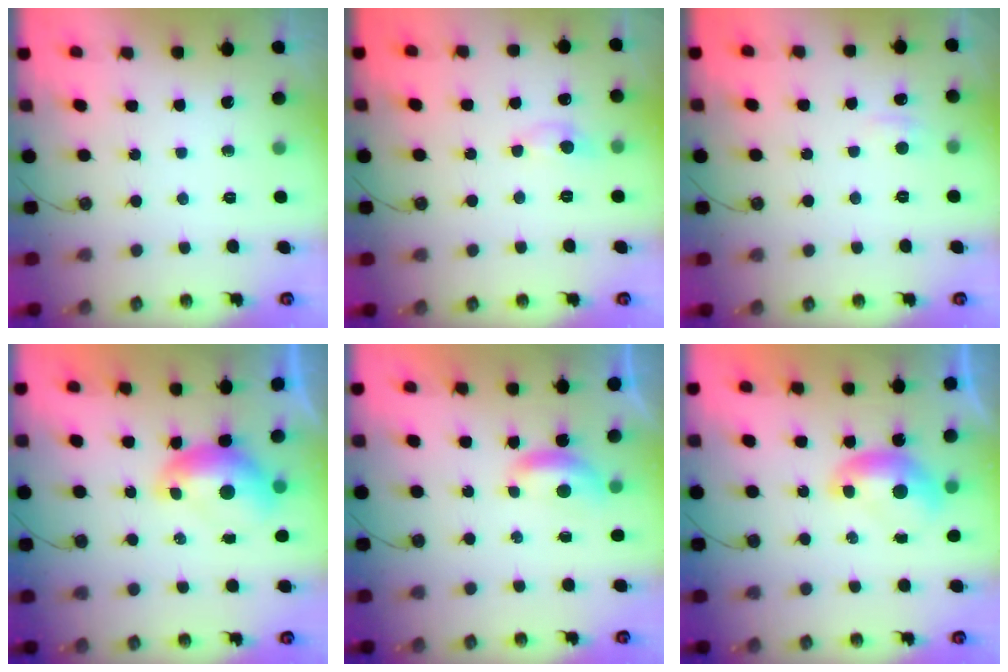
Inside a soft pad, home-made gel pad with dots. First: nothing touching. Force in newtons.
{"total": 0.6, "press": 0.2, "slide": 0.5}
{"total": 3.0, "press": 3.0, "slide": 0.3}
{"total": 1.2, "press": 1.1, "slide": 0.6}
{"total": 1.6, "press": 1.6, "slide": 0.3}
{"total": 0.0}